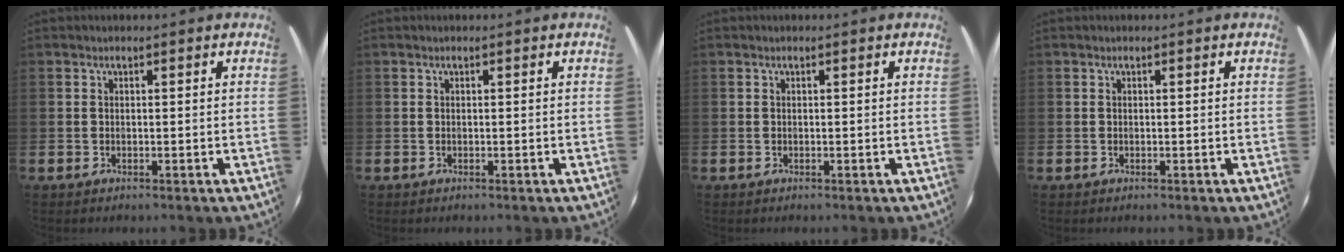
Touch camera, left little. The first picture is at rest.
{"total": 0.0}
{"total": 0.0}
{"total": 0.0}